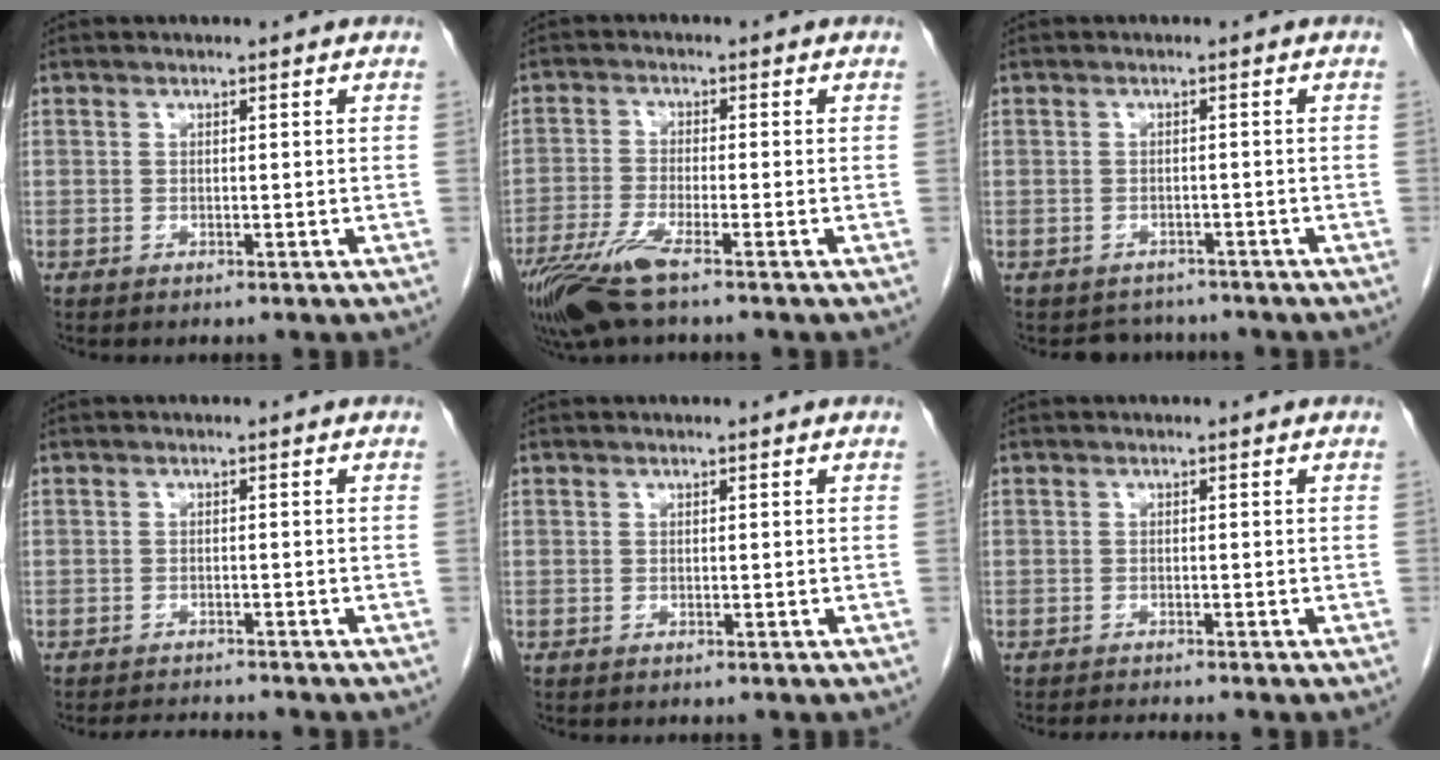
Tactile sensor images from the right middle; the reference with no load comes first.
{"total": 7.4, "force": [-4.9, 0.5, 5.5], "torque": [-0.114, -0.017, -0.094]}
{"total": 3.1, "force": [-2.7, 1.4, -0.3], "torque": [-0.002, 0.004, -0.039]}
{"total": 3.3, "force": [-3.2, -0.1, 0.4], "torque": [-0.010, -0.015, -0.050]}
{"total": 0.0}
{"total": 2.0, "force": [-1.8, -0.8, 0.4], "torque": [-0.014, -0.011, -0.032]}